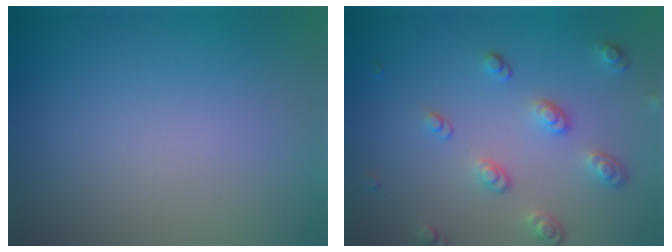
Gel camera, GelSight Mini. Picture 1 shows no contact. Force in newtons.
{"total": 3.4, "press": 2.5, "slide": 2.3}